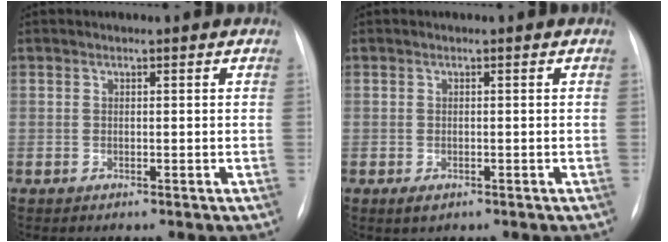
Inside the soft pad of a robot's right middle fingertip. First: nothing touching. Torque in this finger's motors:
{"motor_torque": [0.51, -0.55, 0.03, 0.01]}